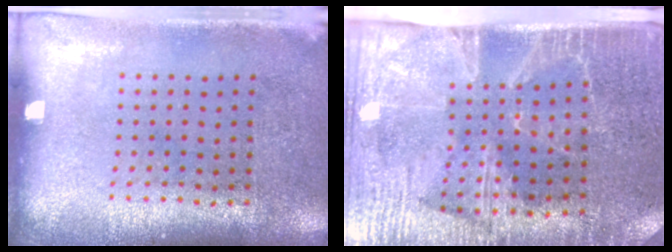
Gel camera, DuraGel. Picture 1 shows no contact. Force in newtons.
{"total": 4.0, "press": 3.5, "slide": 2.1}